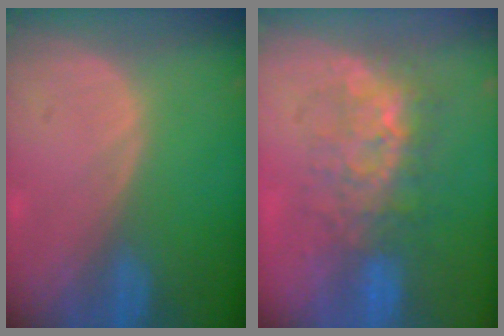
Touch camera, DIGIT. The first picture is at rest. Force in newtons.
{"total": 8.0, "press": 7.6, "slide": 2.5}